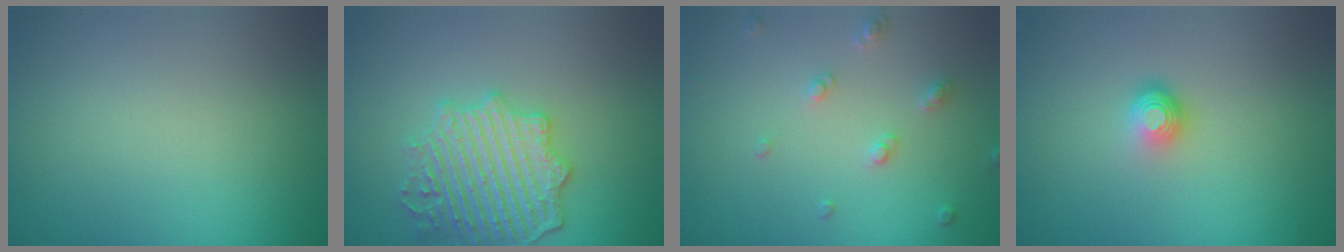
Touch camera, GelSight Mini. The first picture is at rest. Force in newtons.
{"total": 4.6, "press": 4.4, "slide": 1.3}
{"total": 1.9, "press": 1.8, "slide": 0.5}
{"total": 1.8, "press": 1.2, "slide": 1.4}